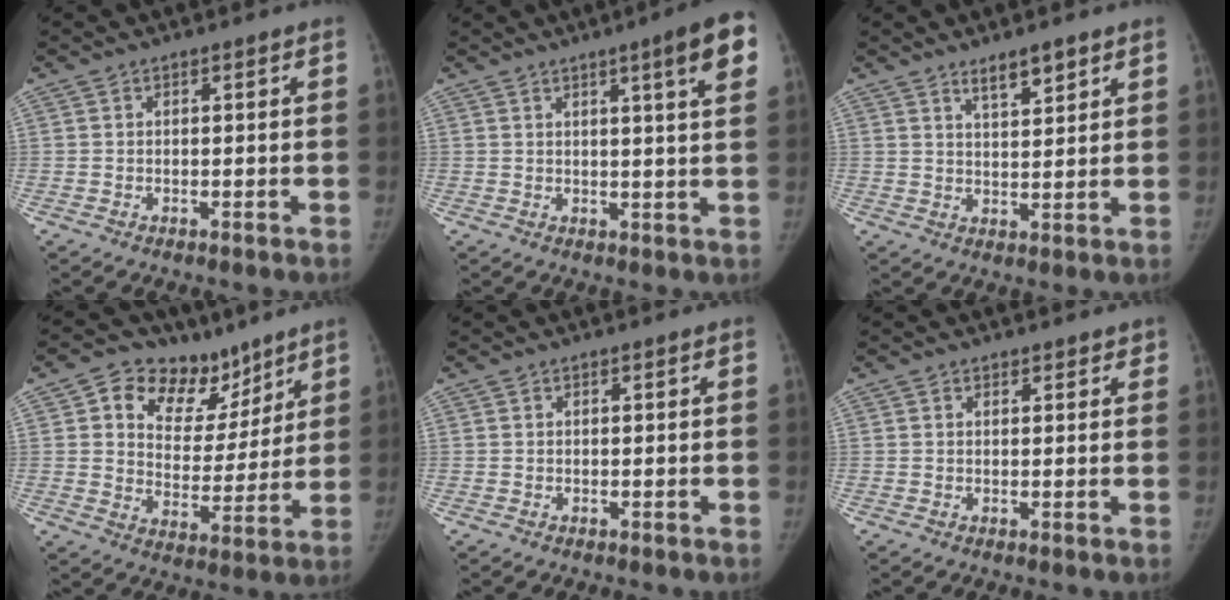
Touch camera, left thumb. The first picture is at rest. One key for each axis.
{"total": 8.2, "fx": 3.8, "fy": 0.5, "fz": 7.3, "tx": -0.089, "ty": -0.012, "tz": 0.045}
{"total": 4.6, "fx": 3.4, "fy": 1.4, "fz": 2.8, "tx": -0.032, "ty": -0.027, "tz": 0.059}
{"total": 15.6, "fx": 9.5, "fy": 10.6, "fz": 6.4, "tx": -0.034, "ty": -0.036, "tz": 0.153}
{"total": 0.0}
{"total": 1.4, "fx": 1.0, "fy": 0.9, "fz": -0.1, "tx": 0.024, "ty": -0.005, "tz": 0.008}